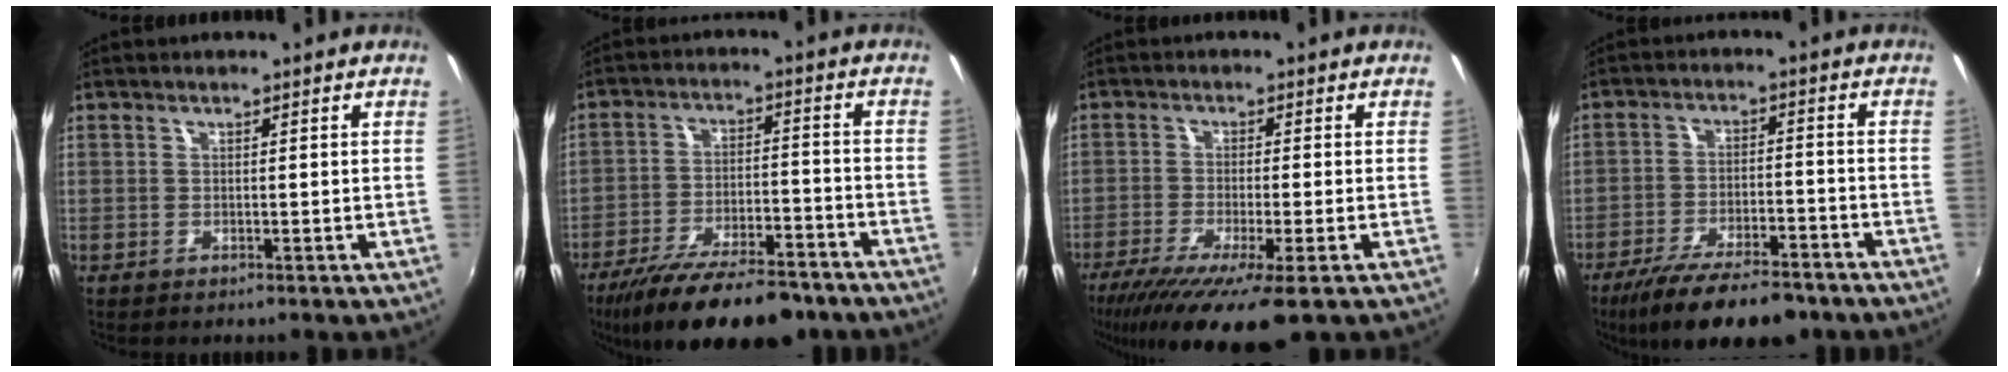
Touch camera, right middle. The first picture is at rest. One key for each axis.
{"total": 19.3, "fx": -15.3, "fy": 5.6, "fz": 10.4, "tx": -0.198, "ty": -0.030, "tz": -0.229}
{"total": 12.6, "fx": -8.2, "fy": 1.3, "fz": 9.4, "tx": -0.189, "ty": -0.050, "tz": -0.137}
{"total": 15.4, "fx": -12.0, "fy": 4.6, "fz": 8.5, "tx": -0.171, "ty": -0.028, "tz": -0.187}